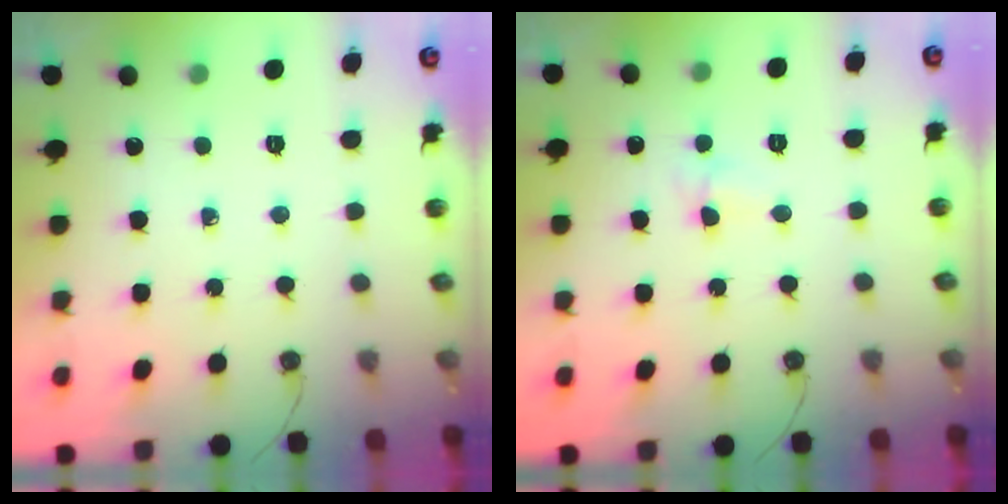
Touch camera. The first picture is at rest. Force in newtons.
{"total": 5.6, "press": 4.5, "slide": 3.3}